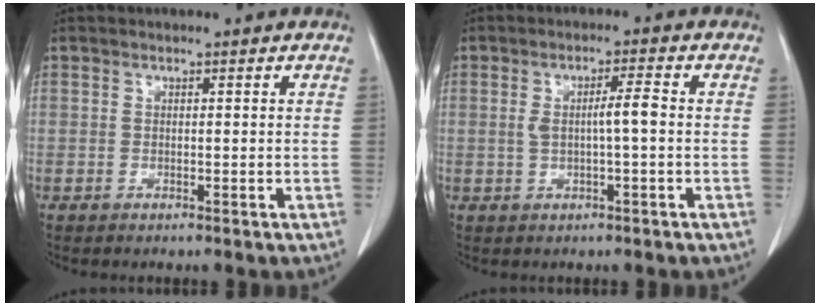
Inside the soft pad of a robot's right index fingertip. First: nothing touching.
{"total": 3.9, "force": [-0.1, 0.2, 3.8], "torque": [-0.071, 0.007, 0.000]}